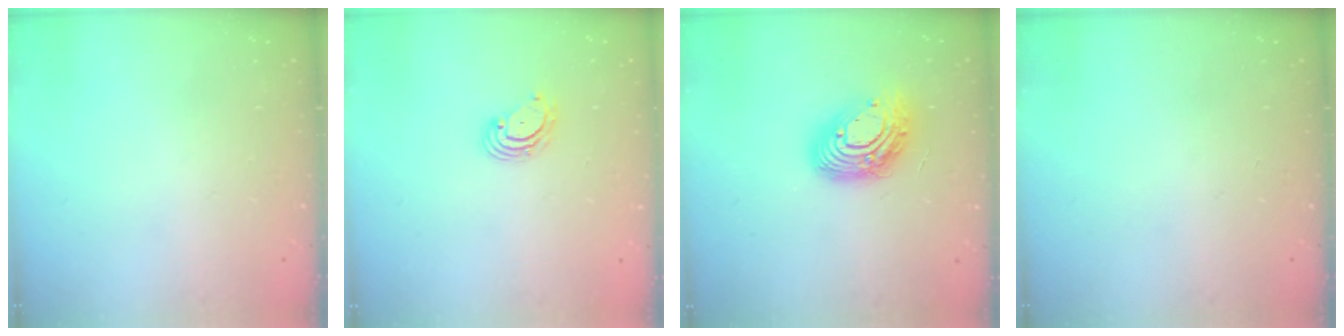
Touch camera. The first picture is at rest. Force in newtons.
{"total": 4.0, "press": 3.9, "slide": 0.4}
{"total": 14.4, "press": 14.3, "slide": 1.3}
{"total": 0.0}